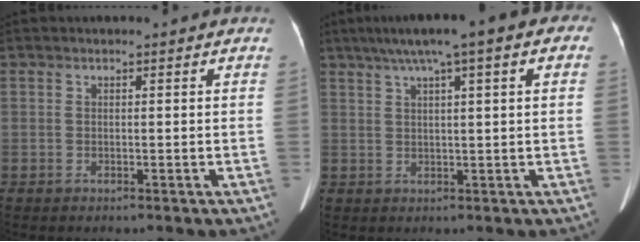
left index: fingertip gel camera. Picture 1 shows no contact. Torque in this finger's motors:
{"motor_torque": [1.02, -1.12, 0.19, 0.15]}